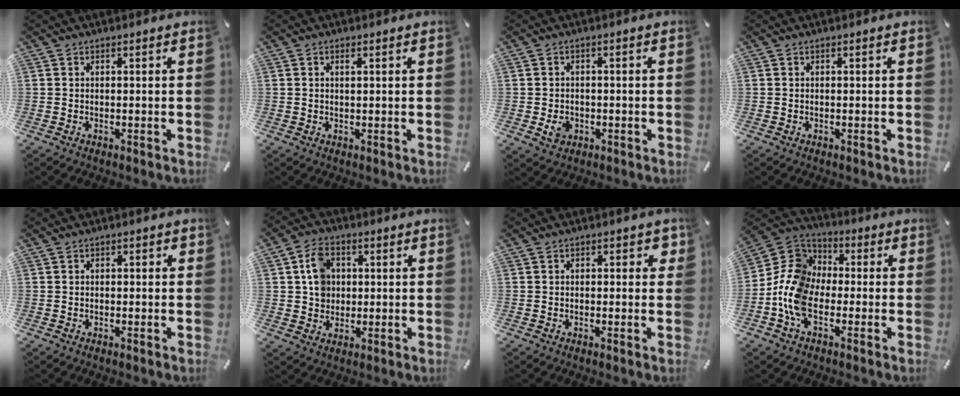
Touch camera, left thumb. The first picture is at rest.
{"total": 1.1, "force": [0.4, 0.4, 0.9], "torque": [-0.019, 0.002, 0.006]}
{"total": 3.8, "force": [-1.0, 3.1, 1.9], "torque": [-0.030, 0.000, -0.019]}
{"total": 0.0}
{"total": 0.9, "force": [-0.4, 0.6, 0.5], "torque": [-0.009, 0.003, -0.009]}
{"total": 7.4, "force": [1.4, 6.5, 3.2], "torque": [-0.060, 0.012, 0.029]}
{"total": 1.9, "force": [-0.2, 1.3, 1.4], "torque": [-0.011, 0.002, -0.009]}
{"total": 11.9, "force": [-5.1, 8.3, 6.9], "torque": [-0.159, 0.029, -0.098]}